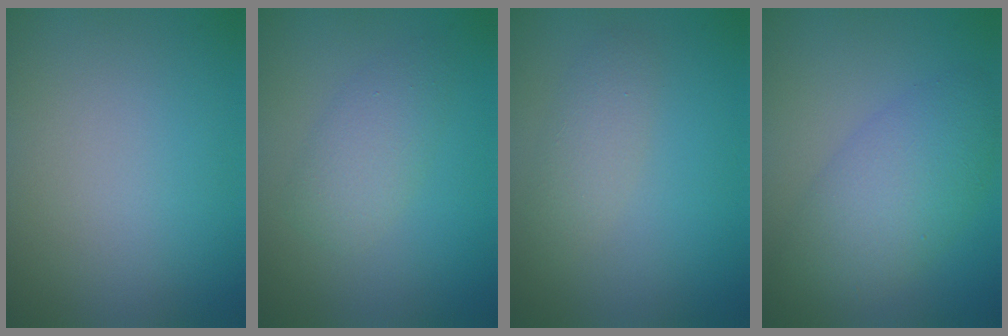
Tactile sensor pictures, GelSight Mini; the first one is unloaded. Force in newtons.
{"total": 2.7, "press": 2.7, "slide": 0.1}
{"total": 1.9, "press": 1.9, "slide": 0.1}
{"total": 5.5, "press": 5.5, "slide": 0.1}